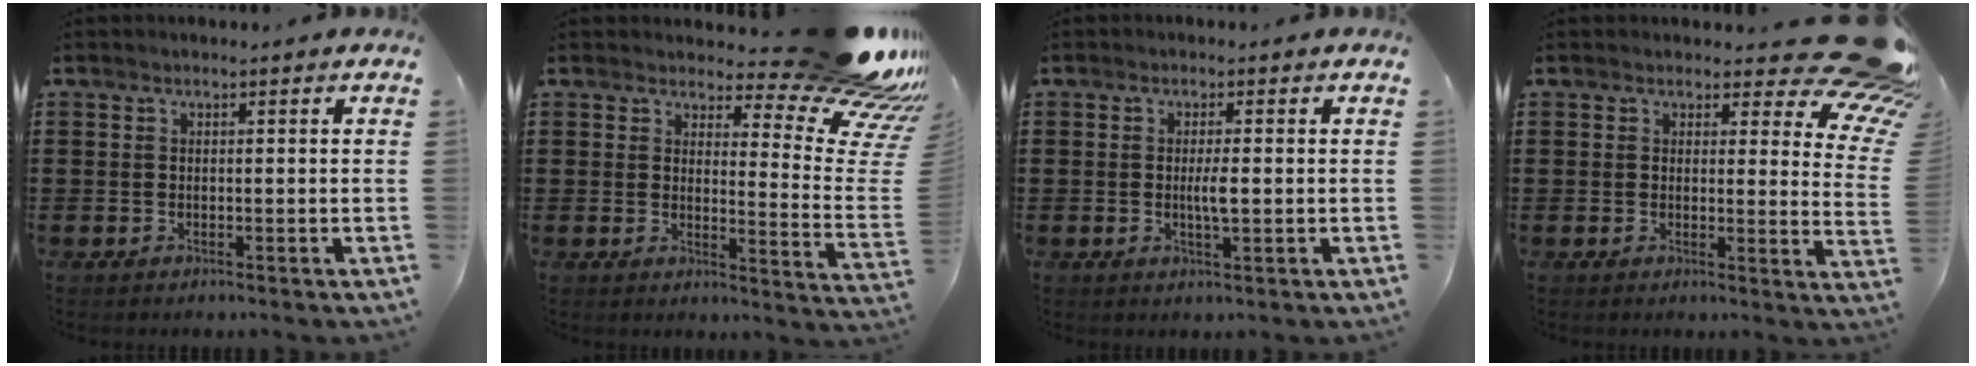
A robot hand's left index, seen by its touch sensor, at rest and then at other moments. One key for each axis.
{"total": 12.4, "fx": 9.5, "fy": 2.4, "fz": 7.6, "tx": -0.110, "ty": -0.076, "tz": 0.163}
{"total": 2.9, "fx": -0.1, "fy": 0.5, "fz": 2.8, "tx": -0.051, "ty": -0.002, "tz": -0.002}
{"total": 8.1, "fx": 6.3, "fy": 2.2, "fz": 4.6, "tx": -0.065, "ty": -0.041, "tz": 0.112}